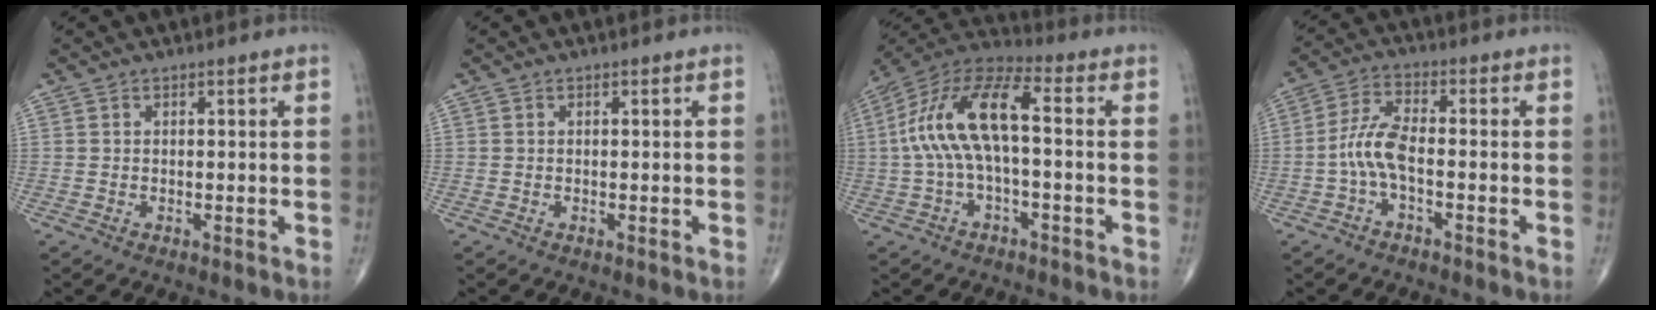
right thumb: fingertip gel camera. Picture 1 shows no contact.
{"total": 0.0}
{"total": 14.7, "force": [0.0, 5.8, 13.5], "torque": [-0.280, 0.052, -0.006]}
{"total": 6.3, "force": [-1.7, 2.2, 5.6], "torque": [-0.124, 0.023, -0.040]}